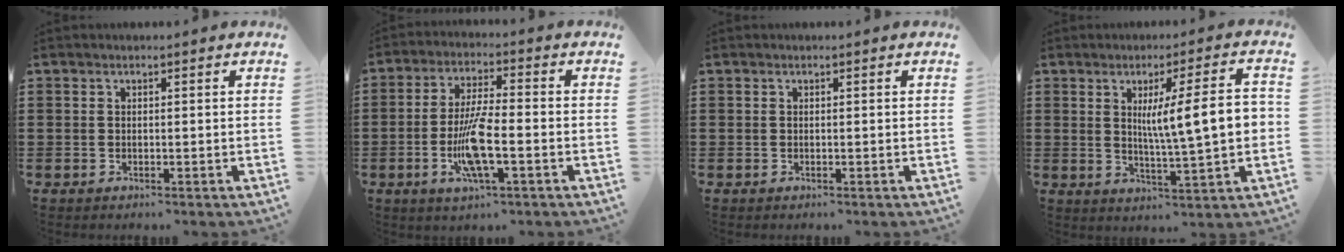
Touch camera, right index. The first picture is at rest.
{"total": 8.4, "force": [-2.3, 1.5, 7.9], "torque": [-0.163, -0.013, -0.046]}
{"total": 0.0}
{"total": 9.9, "force": [1.4, 1.4, 9.7], "torque": [-0.161, -0.002, 0.015]}